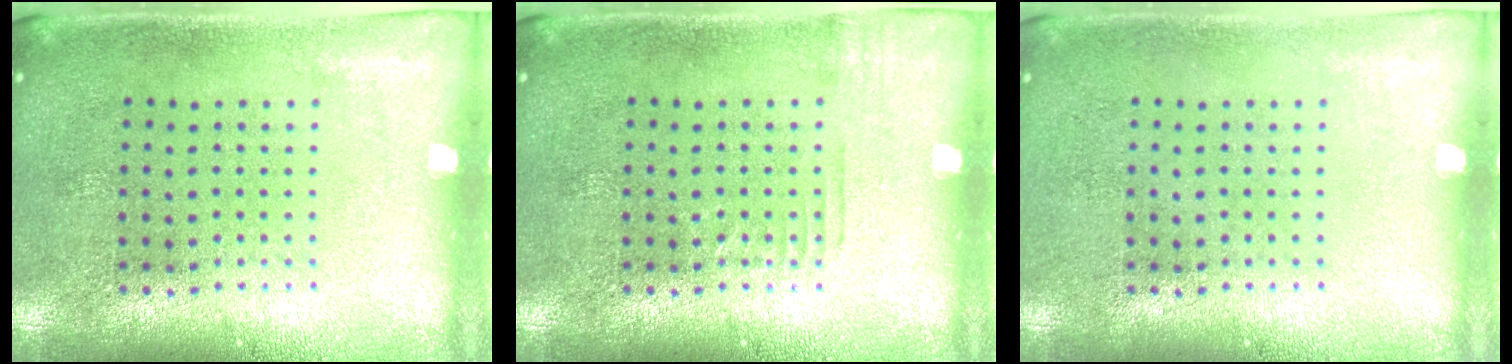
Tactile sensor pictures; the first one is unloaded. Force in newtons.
{"total": 0.8, "press": 0.8, "slide": 0.2}
{"total": 0.0}